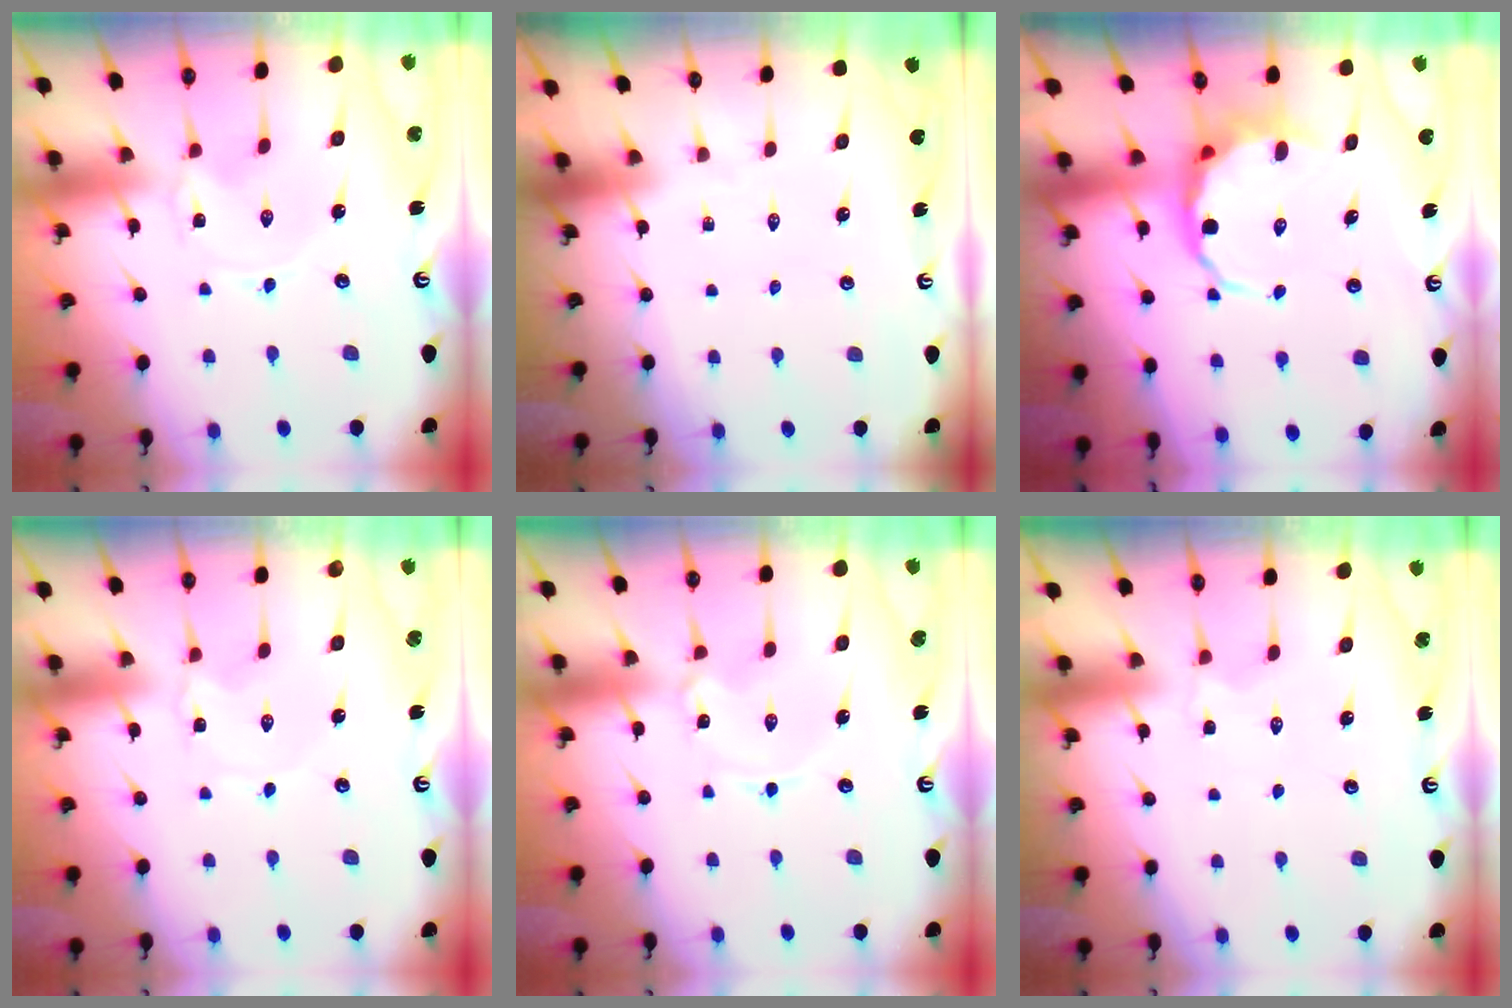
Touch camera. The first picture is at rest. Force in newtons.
{"total": 0.0}
{"total": 6.9, "press": 6.7, "slide": 1.8}
{"total": 0.7, "press": 0.7, "slide": 0.2}
{"total": 1.2, "press": 1.1, "slide": 0.1}
{"total": 2.0, "press": 1.7, "slide": 1.0}